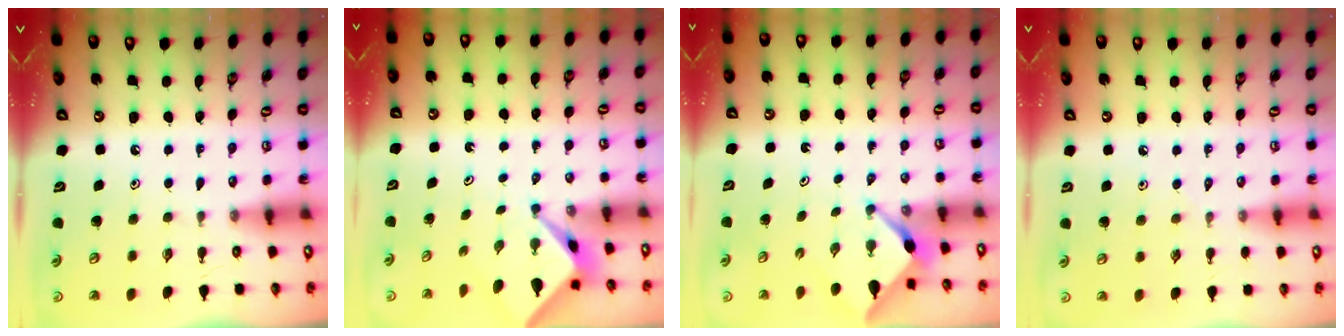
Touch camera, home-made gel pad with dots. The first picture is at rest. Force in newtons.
{"total": 2.3, "press": 2.2, "slide": 0.3}
{"total": 2.5, "press": 2.4, "slide": 0.3}
{"total": 3.6, "press": 3.5, "slide": 0.4}